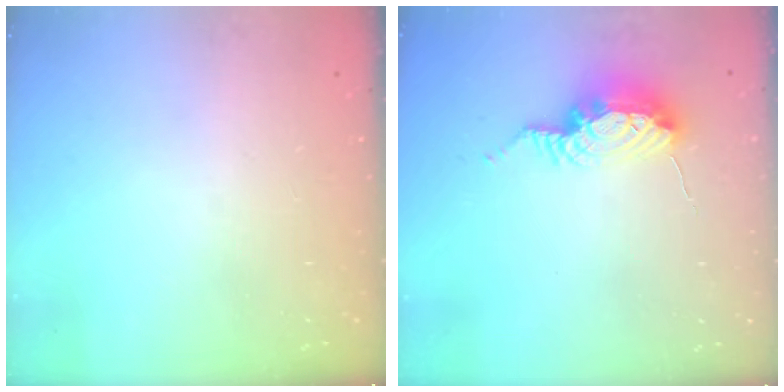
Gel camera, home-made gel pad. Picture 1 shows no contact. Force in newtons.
{"total": 15.2, "press": 10.9, "slide": 10.5}